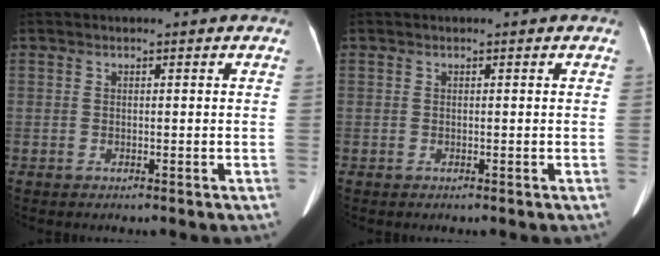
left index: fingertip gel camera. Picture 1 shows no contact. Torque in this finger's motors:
{"motor_torque": [-0.10, 0.10, 0.00, 0.00]}